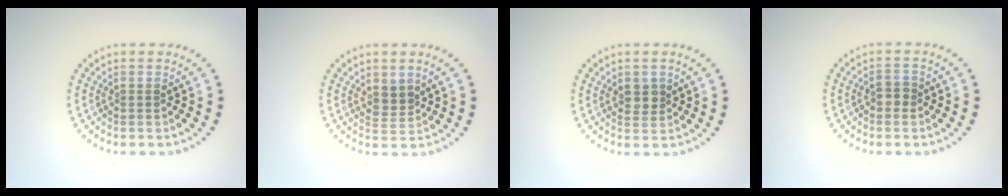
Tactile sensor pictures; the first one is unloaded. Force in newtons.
{"total": 1.9, "press": 1.6, "slide": 1.1}
{"total": 1.8, "press": 1.7, "slide": 0.6}
{"total": 1.4, "press": 1.3, "slide": 0.4}